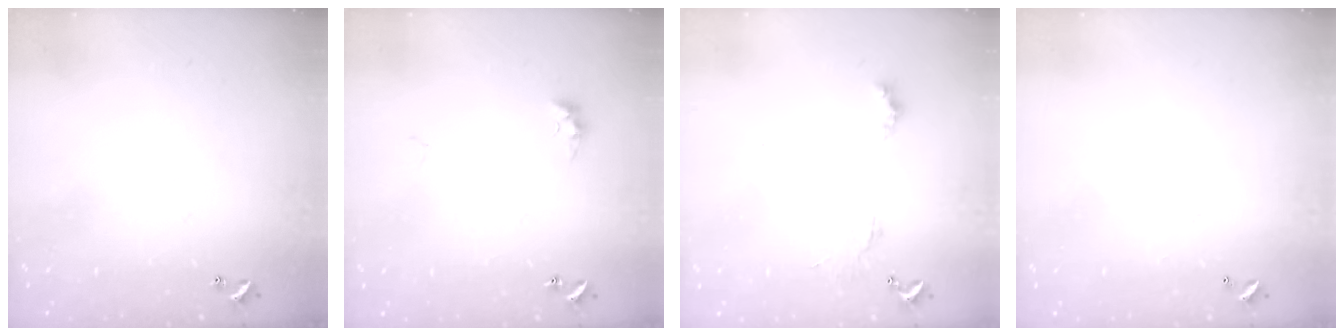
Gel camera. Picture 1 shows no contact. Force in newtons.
{"total": 3.9, "press": 3.9, "slide": 0.7}
{"total": 1.5, "press": 1.5, "slide": 0.5}
{"total": 2.8, "press": 2.8, "slide": 0.1}